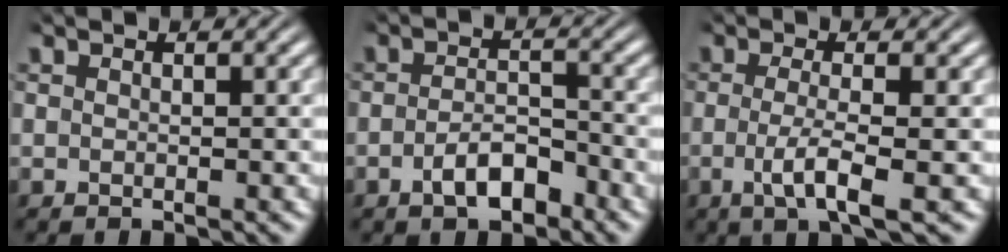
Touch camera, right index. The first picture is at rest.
{"total": 3.4, "force": [-2.5, 1.2, 1.9], "torque": [-0.025, -0.006, -0.041]}
{"total": 3.6, "force": [-1.1, 0.2, 3.4], "torque": [-0.073, -0.020, -0.010]}